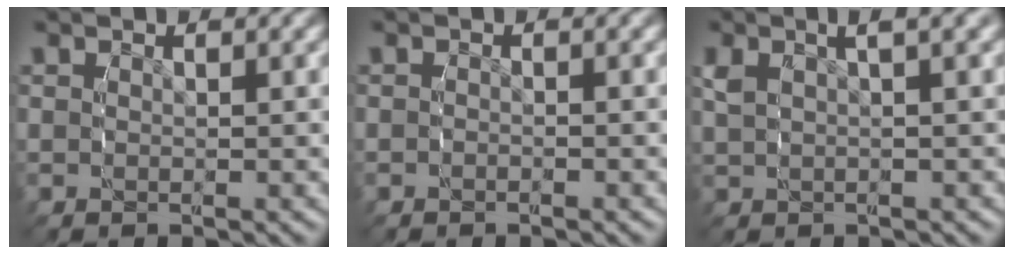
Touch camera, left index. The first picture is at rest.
{"total": 0.7, "force": [-0.7, 0.0, 0.1], "torque": [0.003, 0.002, -0.012]}
{"total": 3.4, "force": [1.1, 1.5, 2.8], "torque": [-0.059, 0.011, 0.018]}